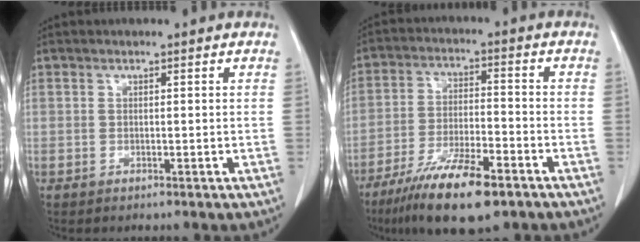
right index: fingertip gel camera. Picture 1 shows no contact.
{"total": 13.1, "force": [-8.6, 2.6, 9.5], "torque": [-0.172, -0.022, -0.147]}